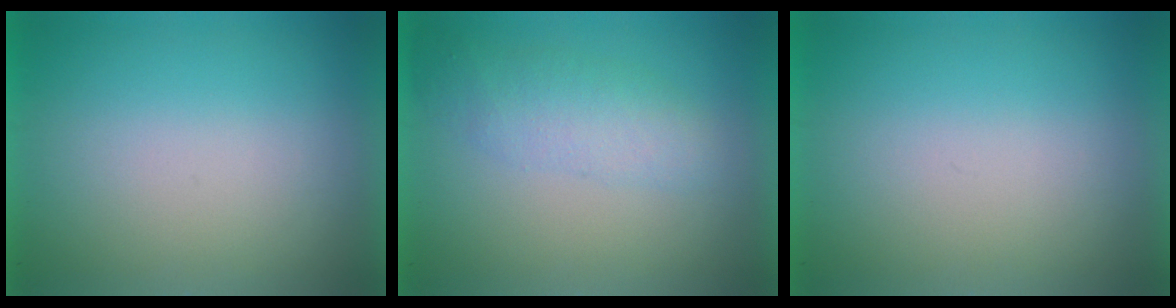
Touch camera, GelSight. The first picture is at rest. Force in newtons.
{"total": 2.1}
{"total": 0.0}